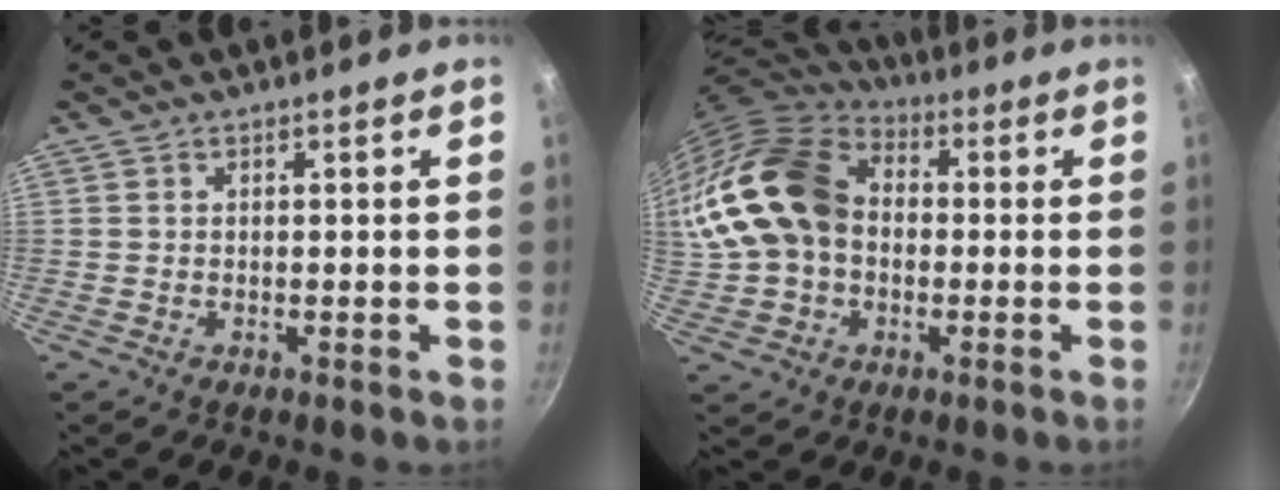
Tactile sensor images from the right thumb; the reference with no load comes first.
{"total": 20.8, "force": [0.8, 15.8, 13.4], "torque": [-0.258, 0.046, 0.012]}